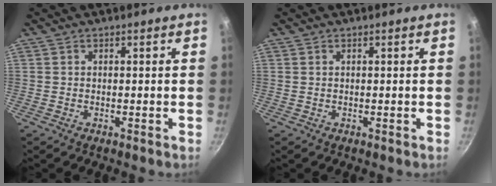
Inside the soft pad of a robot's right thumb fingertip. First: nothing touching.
{"total": 0.0}